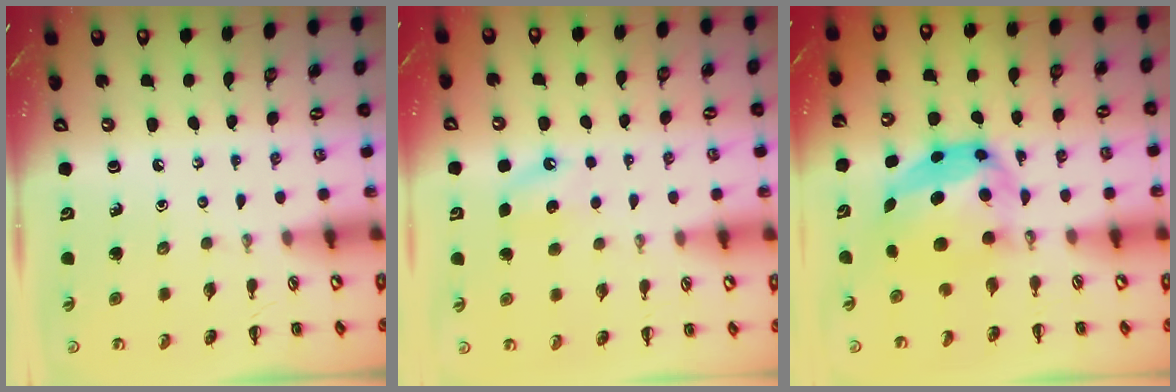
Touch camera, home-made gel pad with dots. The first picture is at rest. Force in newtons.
{"total": 5.3, "press": 5.0, "slide": 1.5}
{"total": 6.1, "press": 6.0, "slide": 0.7}